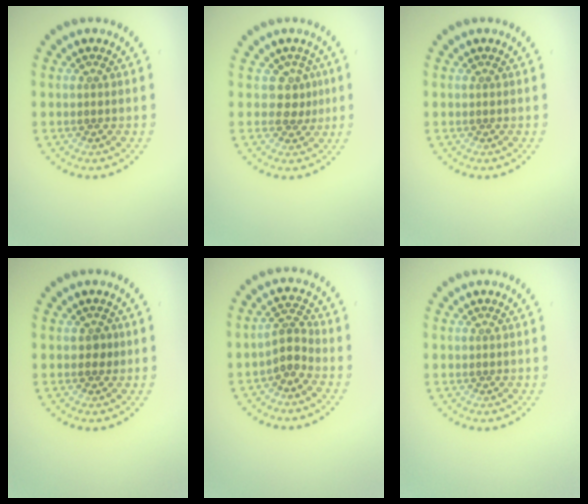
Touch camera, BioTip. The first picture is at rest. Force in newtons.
{"total": 1.8, "press": 1.3, "slide": 1.3}
{"total": 0.0}
{"total": 0.9, "press": 0.7, "slide": 0.5}
{"total": 2.2, "press": 1.6, "slide": 1.5}
{"total": 0.0}